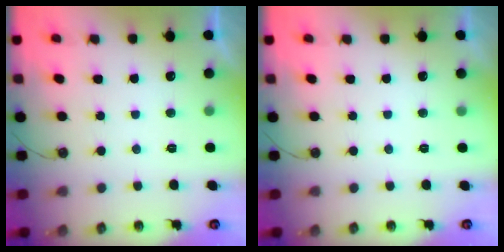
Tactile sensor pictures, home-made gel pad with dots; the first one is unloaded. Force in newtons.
{"total": 0.0}